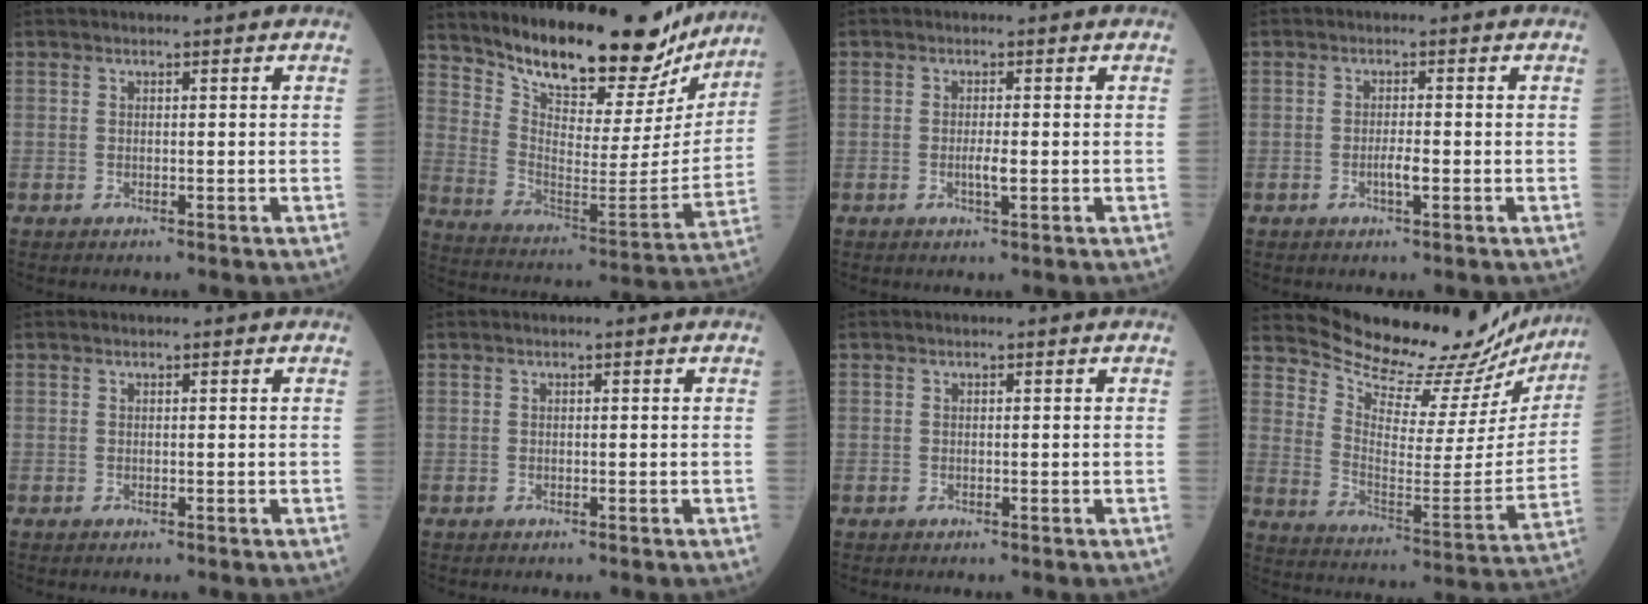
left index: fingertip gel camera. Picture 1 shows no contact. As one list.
[{"total": 22.4, "force": [19.5, 6.3, 9.1], "torque": [-0.137, -0.036, 0.283]}, {"total": 1.6, "force": [-0.4, 0.2, 1.5], "torque": [-0.024, -0.003, -0.005]}, {"total": 1.8, "force": [-0.7, 0.2, 1.6], "torque": [-0.025, -0.001, -0.012]}, {"total": 0.0}, {"total": 0.0}, {"total": 0.0}, {"total": 23.2, "force": [22.1, 4.7, 5.0], "torque": [-0.075, -0.092, 0.288]}]